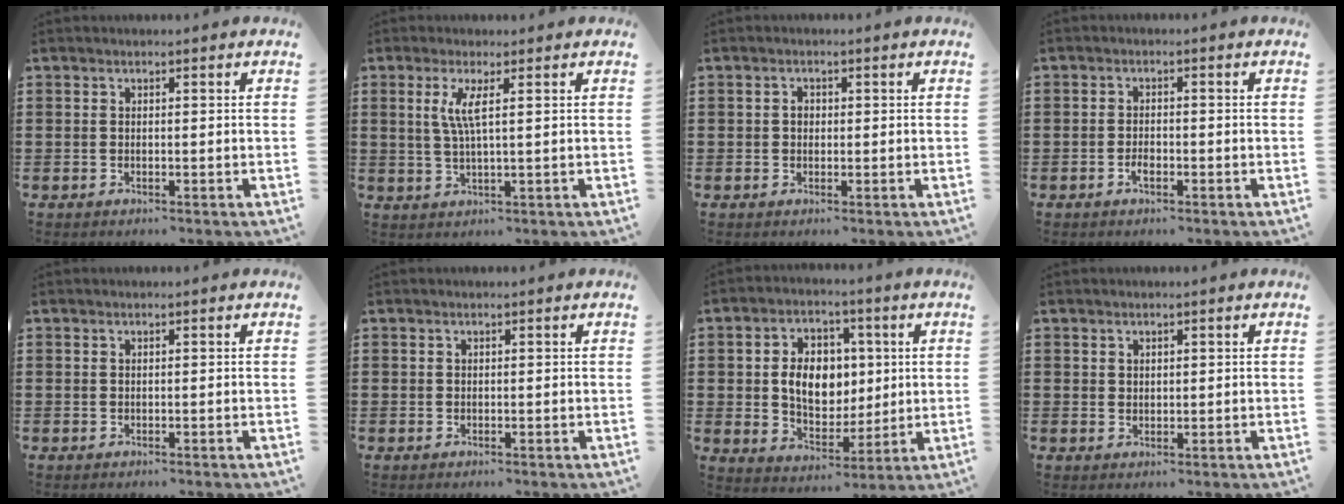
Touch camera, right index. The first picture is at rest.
{"total": 4.1, "force": [1.2, 0.3, 3.9], "torque": [-0.090, -0.007, 0.017]}
{"total": 1.1, "force": [0.1, 0.8, 0.7], "torque": [-0.015, 0.003, 0.002]}
{"total": 1.8, "force": [-0.8, 0.8, 1.4], "torque": [-0.028, 0.001, -0.015]}
{"total": 0.0}
{"total": 0.0}
{"total": 8.5, "force": [1.0, 6.3, 5.6], "torque": [-0.104, 0.011, 0.015]}
{"total": 1.2, "force": [0.9, 0.7, 0.3], "torque": [-0.007, 0.001, 0.018]}